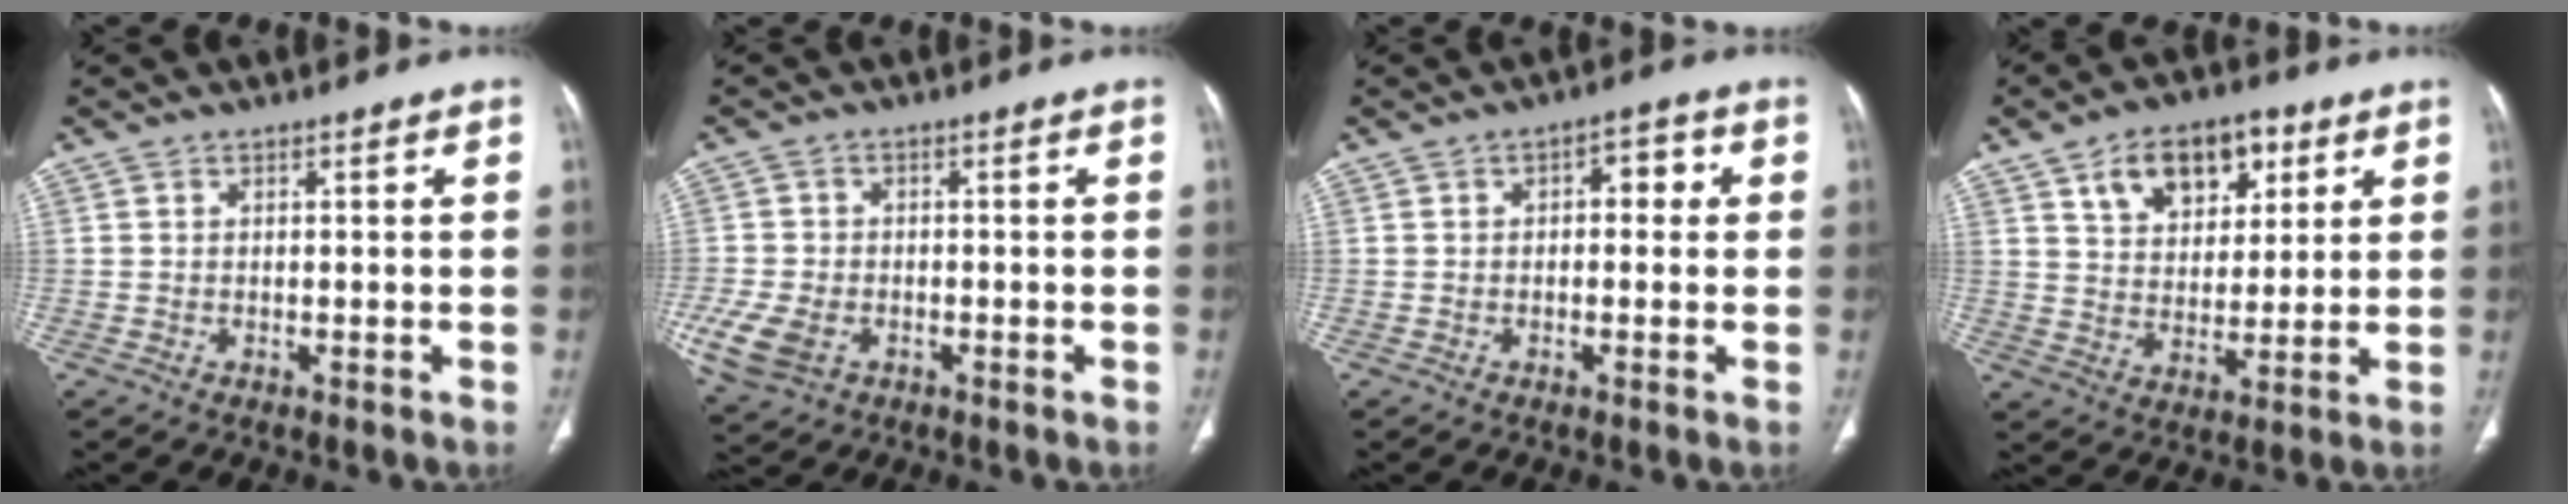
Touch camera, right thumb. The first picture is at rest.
{"total": 8.0, "force": [-2.9, 5.6, 5.0], "torque": [-0.114, 0.001, -0.049]}
{"total": 4.2, "force": [0.6, 2.4, 3.3], "torque": [-0.021, 0.011, -0.001]}
{"total": 12.7, "force": [6.1, 8.0, 7.7], "torque": [-0.083, -0.019, 0.104]}